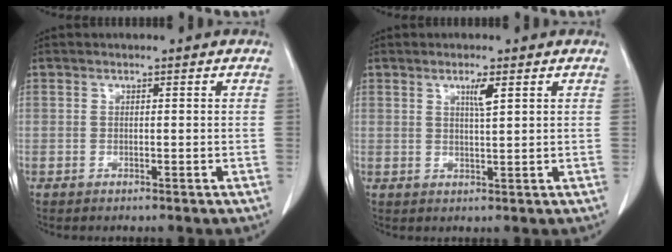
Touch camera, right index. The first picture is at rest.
{"total": 2.5, "force": [1.2, 0.0, 2.2], "torque": [-0.041, -0.004, 0.022]}